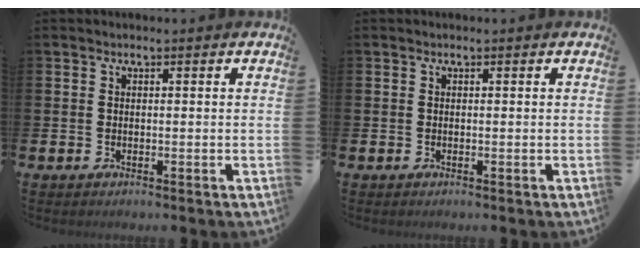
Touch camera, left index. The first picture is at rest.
{"total": 0.0}